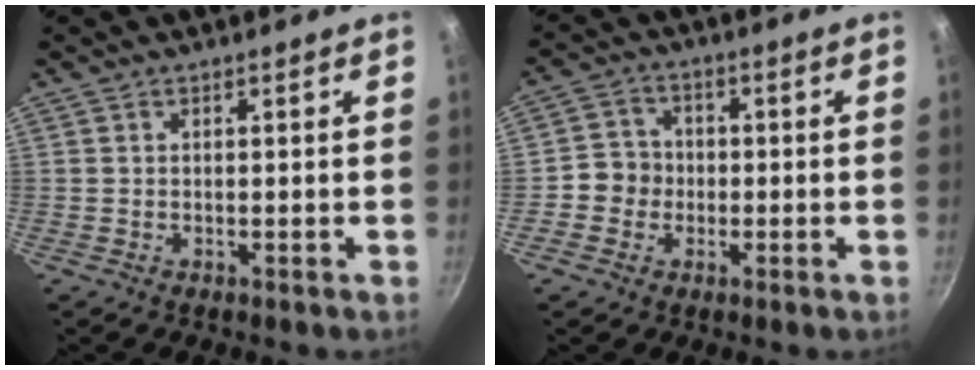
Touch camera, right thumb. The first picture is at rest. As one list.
[{"total": 5.0, "force": [-1.1, 4.7, 1.4], "torque": [0.003, 0.018, -0.033]}]